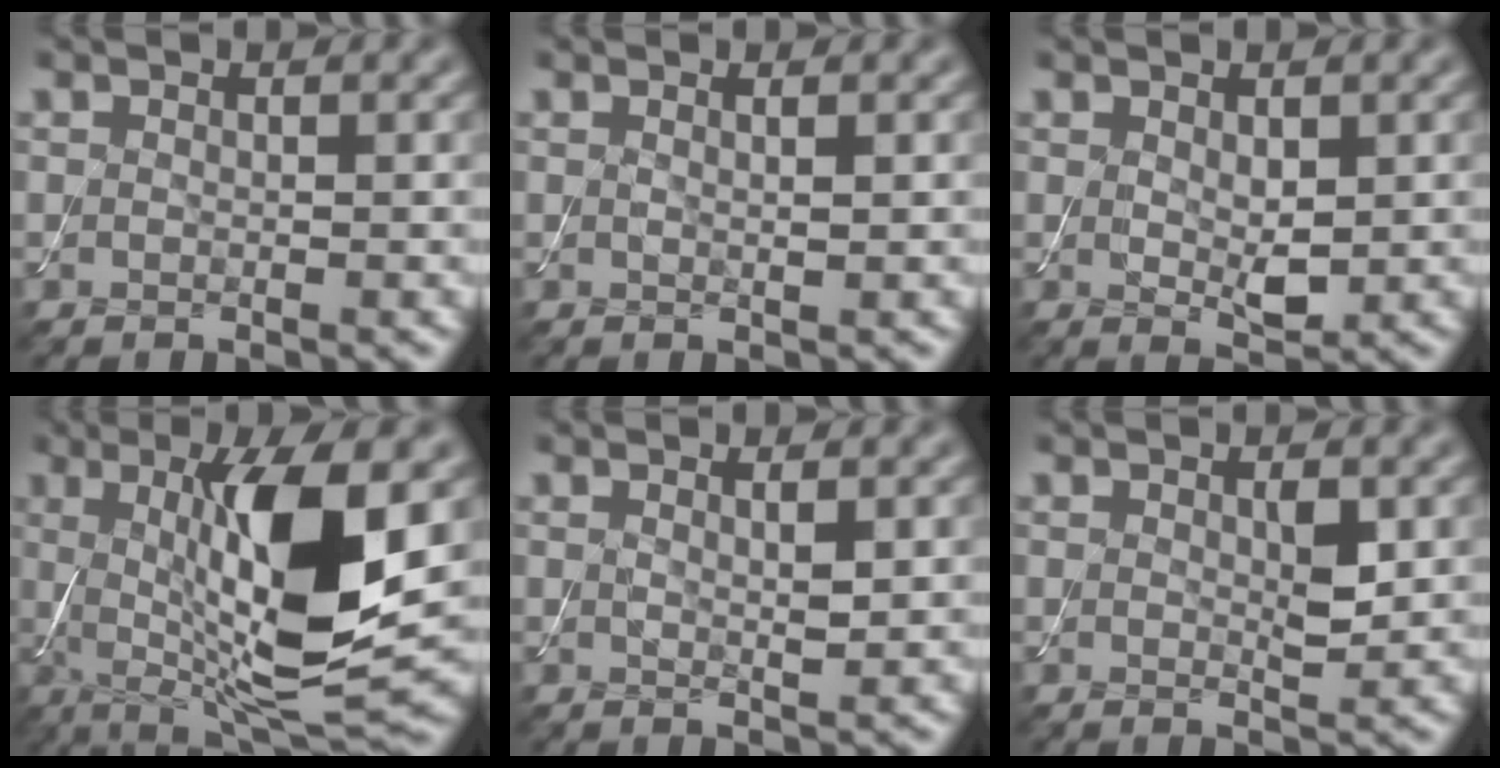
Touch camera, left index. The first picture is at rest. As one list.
[{"total": 0.8, "force": [0.3, 0.2, 0.7], "torque": [-0.008, 0.000, 0.004]}, {"total": 2.1, "force": [0.4, 1.0, 1.8], "torque": [-0.037, -0.006, 0.013]}, {"total": 12.1, "force": [0.9, 3.0, 11.7], "torque": [-0.188, -0.006, 0.024]}, {"total": 1.2, "force": [0.5, 0.2, 1.0], "torque": [-0.018, -0.004, 0.008]}, {"total": 1.8, "force": [0.4, 0.6, 1.6], "torque": [-0.028, -0.006, 0.009]}]